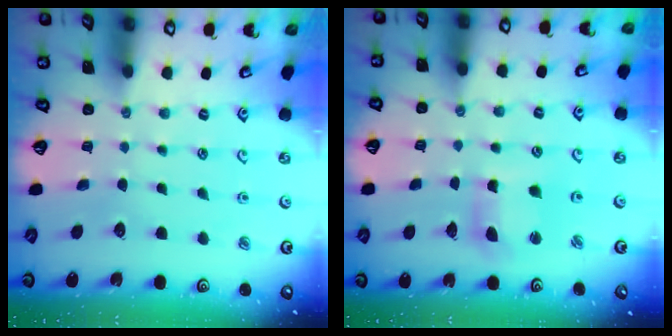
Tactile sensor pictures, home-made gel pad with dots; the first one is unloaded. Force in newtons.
{"total": 5.0, "press": 5.0, "slide": 0.6}